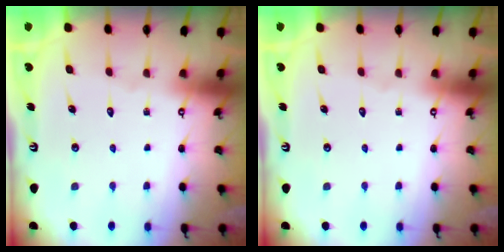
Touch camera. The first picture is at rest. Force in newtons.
{"total": 0.0}